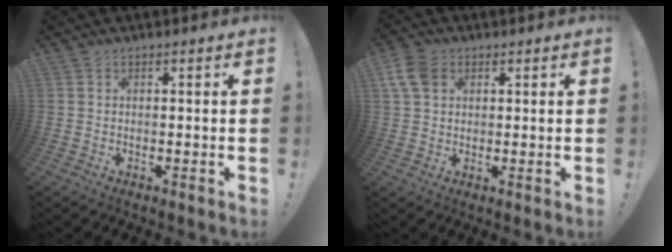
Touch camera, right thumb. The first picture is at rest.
{"total": 7.7, "force": [2.8, 5.7, 4.5], "torque": [-0.087, 0.005, 0.058]}